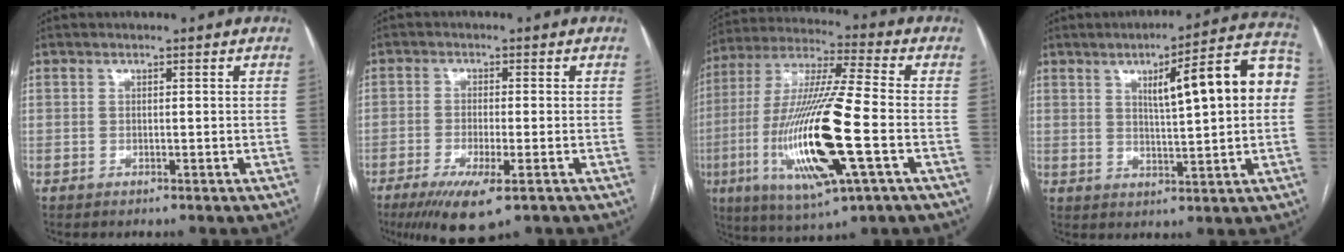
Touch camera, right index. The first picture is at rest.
{"total": 8.1, "force": [-4.6, 1.2, 6.6], "torque": [-0.118, -0.022, -0.074]}
{"total": 21.1, "force": [-5.4, 2.0, 20.3], "torque": [-0.433, -0.026, -0.097]}
{"total": 14.3, "force": [2.8, 1.8, 13.9], "torque": [-0.188, 0.032, 0.036]}